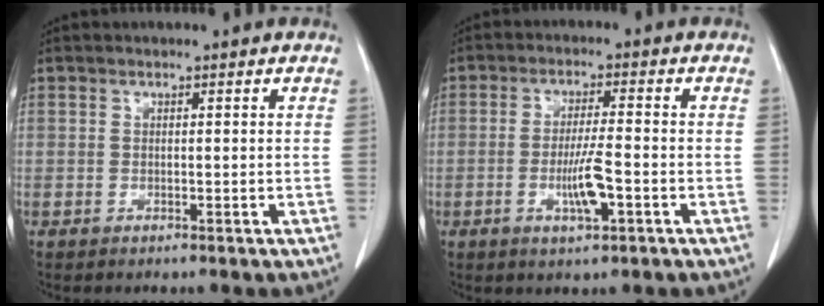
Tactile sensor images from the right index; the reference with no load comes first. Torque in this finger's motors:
{"motor_torque": [0.09, 0.17, 0.06, 0.08]}